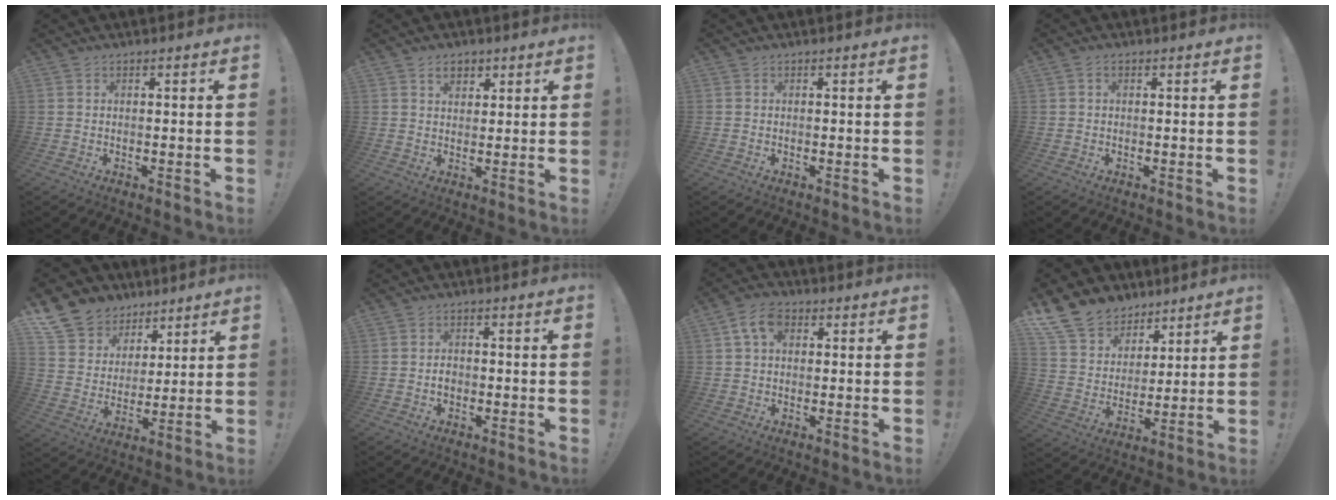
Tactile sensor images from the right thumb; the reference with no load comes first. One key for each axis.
{"total": 4.3, "fx": 2.4, "fy": 3.0, "fz": 2.1, "tx": -0.024, "ty": -0.006, "tz": 0.041}
{"total": 0.0}
{"total": 1.0, "fx": 0.2, "fy": 0.7, "fz": 0.6, "tx": -0.020, "ty": 0.006, "tz": 0.005}
{"total": 12.2, "fx": 7.9, "fy": 8.9, "fz": 2.8, "tx": -0.052, "ty": -0.058, "tz": 0.158}
{"total": 1.9, "fx": -0.7, "fy": 1.4, "fz": 1.1, "tx": -0.015, "ty": 0.004, "tz": -0.015}
{"total": 7.2, "fx": 2.3, "fy": 4.8, "fz": 4.8, "tx": -0.087, "ty": 0.011, "tz": 0.046}
{"total": 13.7, "fx": 9.8, "fy": 8.9, "fz": 3.4, "tx": -0.071, "ty": -0.069, "tz": 0.191}